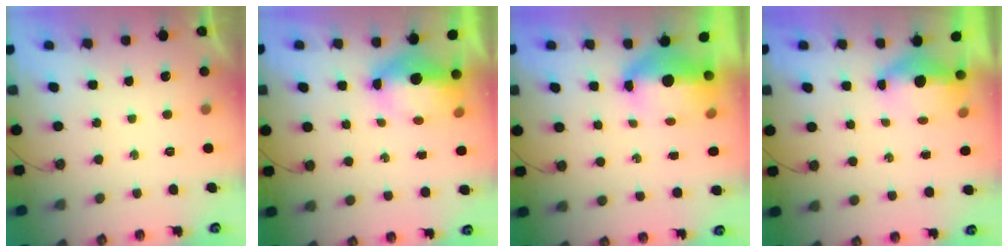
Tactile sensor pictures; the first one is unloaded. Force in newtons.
{"total": 7.6, "press": 7.5, "slide": 1.3}
{"total": 11.2, "press": 9.4, "slide": 6.2}
{"total": 6.2, "press": 5.1, "slide": 3.5}